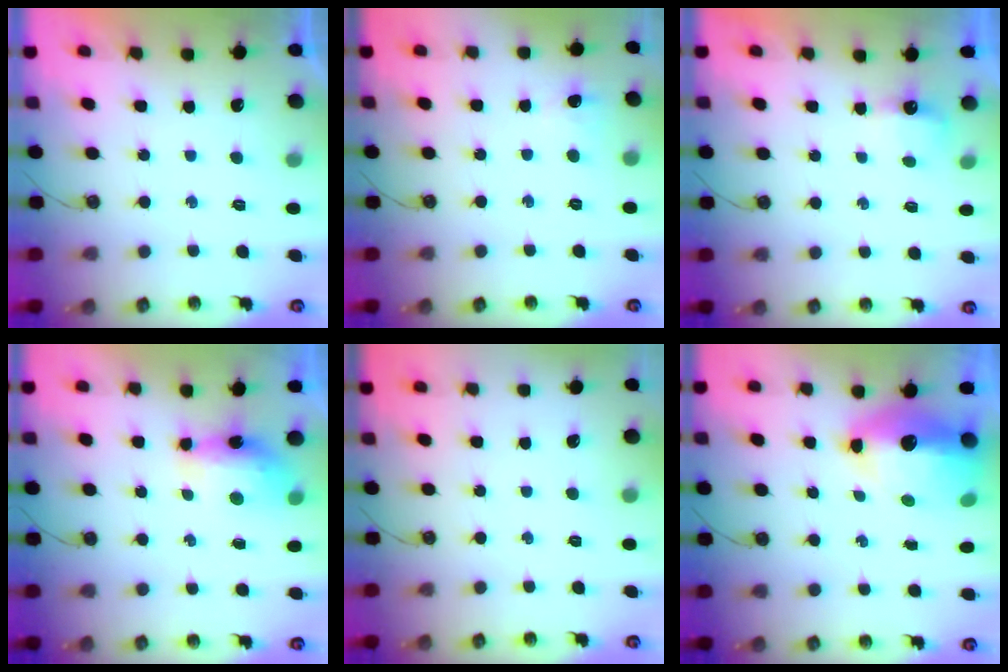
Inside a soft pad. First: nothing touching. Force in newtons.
{"total": 4.2, "press": 4.1, "slide": 0.9}
{"total": 4.0, "press": 3.9, "slide": 0.6}
{"total": 15.8, "press": 9.7, "slide": 12.5}
{"total": 0.0}
{"total": 11.8, "press": 11.7, "slide": 1.3}